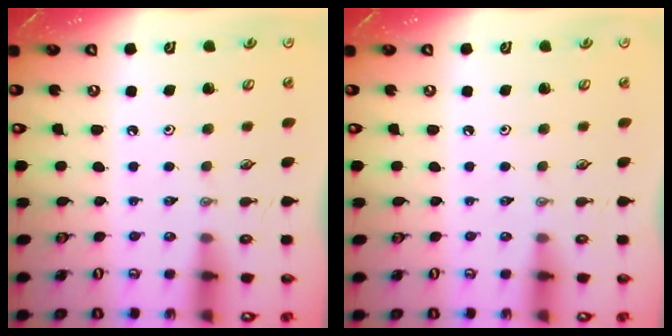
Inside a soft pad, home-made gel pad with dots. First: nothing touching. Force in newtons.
{"total": 0.0}